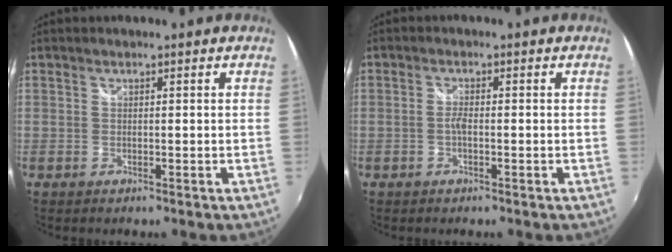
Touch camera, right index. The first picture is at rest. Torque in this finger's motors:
{"motor_torque": [0.20, 0.07, 0.14, 0.04]}